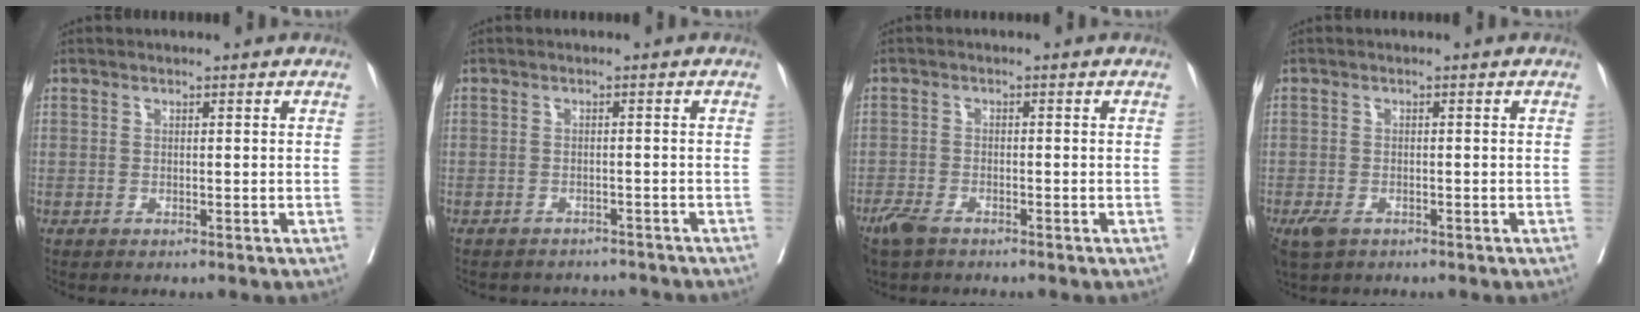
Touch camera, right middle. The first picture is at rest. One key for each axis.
{"total": 5.7, "fx": -5.5, "fy": 1.5, "fz": 0.1, "tx": -0.002, "ty": 0.004, "tz": -0.064}
{"total": 4.3, "fx": -3.3, "fy": 1.7, "fz": 2.3, "tx": -0.049, "ty": -0.008, "tz": -0.058}
{"total": 3.7, "fx": -2.2, "fy": 2.1, "fz": 2.1, "tx": -0.045, "ty": -0.007, "tz": -0.034}